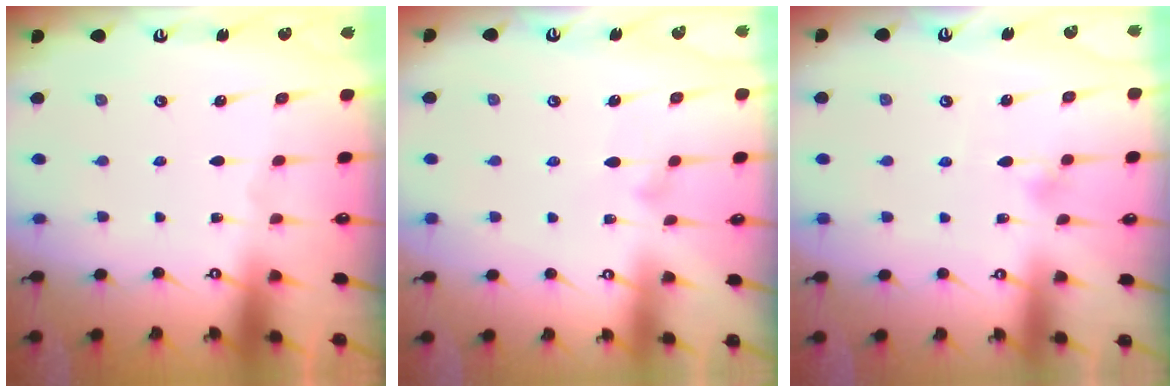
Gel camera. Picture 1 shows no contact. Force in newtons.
{"total": 8.2, "press": 8.1, "slide": 0.4}
{"total": 4.2, "press": 4.2, "slide": 0.6}